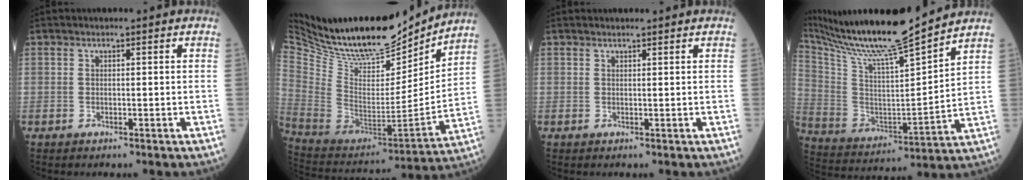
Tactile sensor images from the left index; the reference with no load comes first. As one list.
[{"total": 21.7, "force": [19.5, 5.4, 7.9], "torque": [-0.148, -0.046, 0.322]}, {"total": 1.1, "force": [1.0, 0.2, 0.4], "torque": [0.001, 0.012, 0.011]}, {"total": 18.9, "force": [16.7, -0.2, 8.9], "torque": [-0.172, -0.024, 0.291]}]